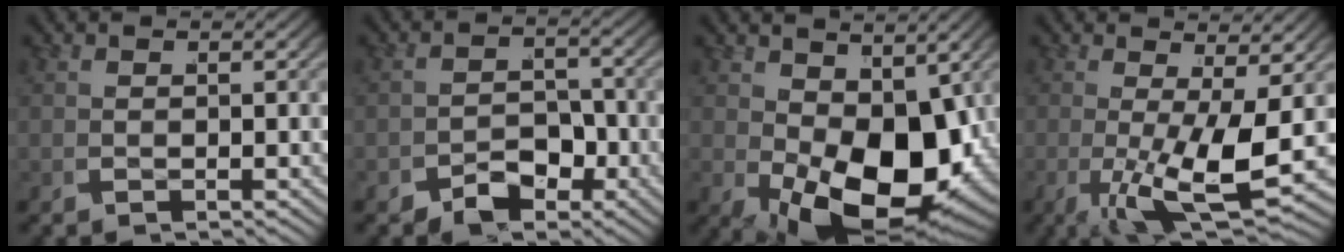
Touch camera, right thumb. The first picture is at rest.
{"total": 3.4, "force": [-2.7, 1.8, 1.1], "torque": [-0.011, -0.005, -0.050]}
{"total": 12.3, "force": [-1.6, 7.4, 9.8], "torque": [-0.159, -0.049, 0.001]}
{"total": 8.2, "force": [-1.1, 3.3, 7.5], "torque": [-0.146, -0.028, -0.011]}